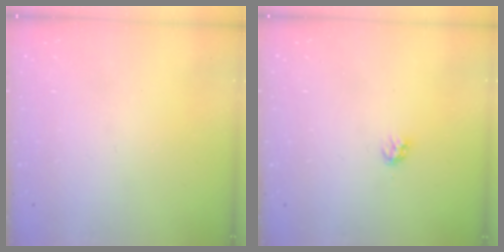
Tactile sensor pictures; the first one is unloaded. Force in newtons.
{"total": 2.4, "press": 2.4, "slide": 0.3}